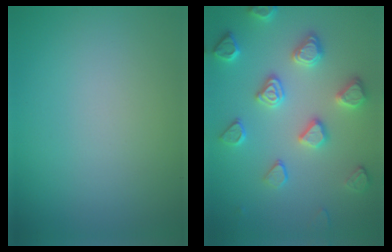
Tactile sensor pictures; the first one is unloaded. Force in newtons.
{"total": 4.6, "press": 4.1, "slide": 2.0}